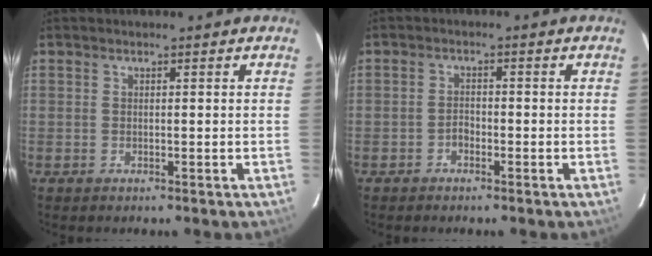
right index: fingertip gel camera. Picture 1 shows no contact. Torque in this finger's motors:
{"motor_torque": [0.67, 0.30, 0.03, -0.04]}